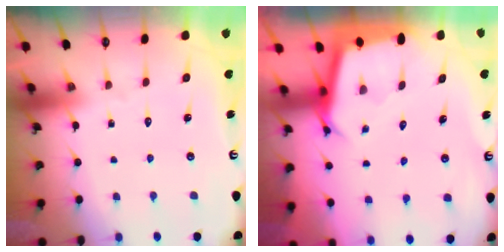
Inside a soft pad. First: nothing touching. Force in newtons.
{"total": 2.8, "press": 2.8, "slide": 0.0}